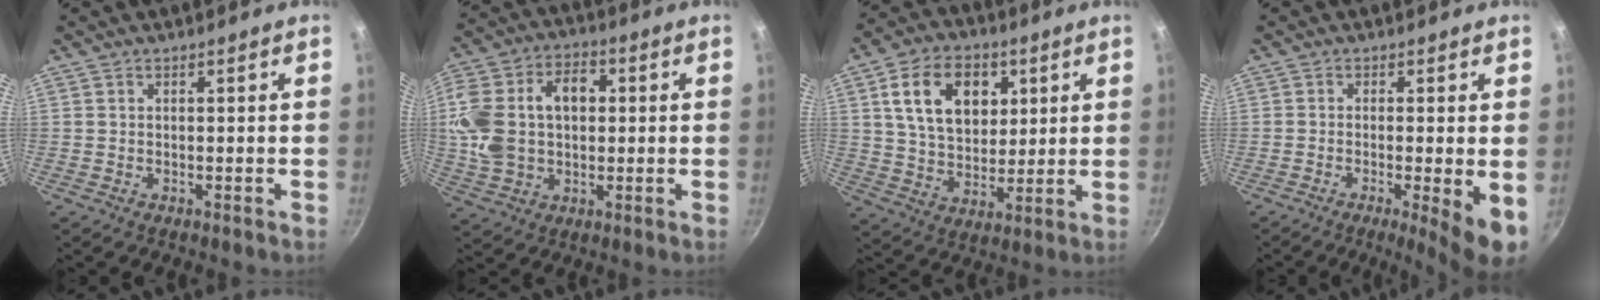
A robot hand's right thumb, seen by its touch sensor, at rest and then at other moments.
{"total": 16.4, "force": [1.7, 11.6, 11.5], "torque": [-0.209, 0.031, 0.026]}
{"total": 15.6, "force": [5.1, 10.8, 10.0], "torque": [-0.140, -0.008, 0.085]}
{"total": 7.3, "force": [-1.7, 1.0, 7.0], "torque": [-0.101, -0.006, -0.024]}